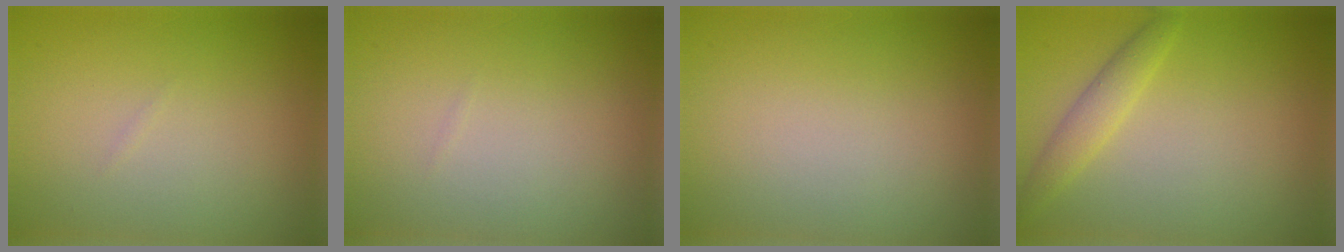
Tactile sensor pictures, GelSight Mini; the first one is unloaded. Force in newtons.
{"total": 0.0}
{"total": 0.0}
{"total": 2.0, "press": 2.0, "slide": 0.1}